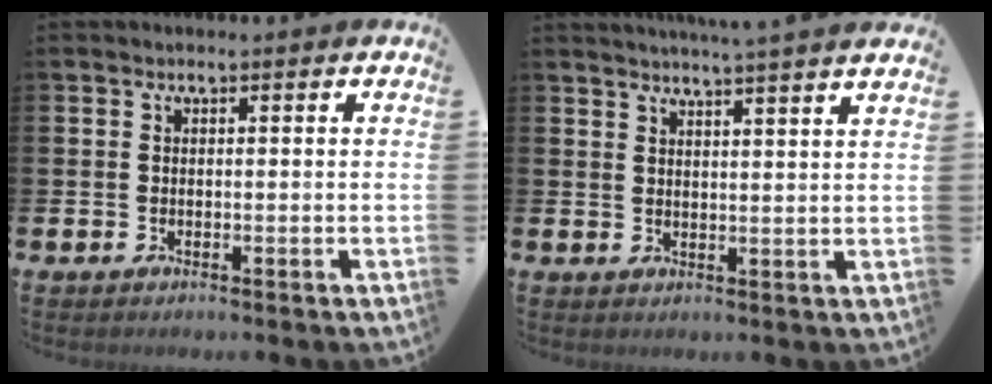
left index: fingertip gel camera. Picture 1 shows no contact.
{"total": 3.9, "force": [3.7, -1.2, 0.4], "torque": [-0.008, -0.025, 0.065]}